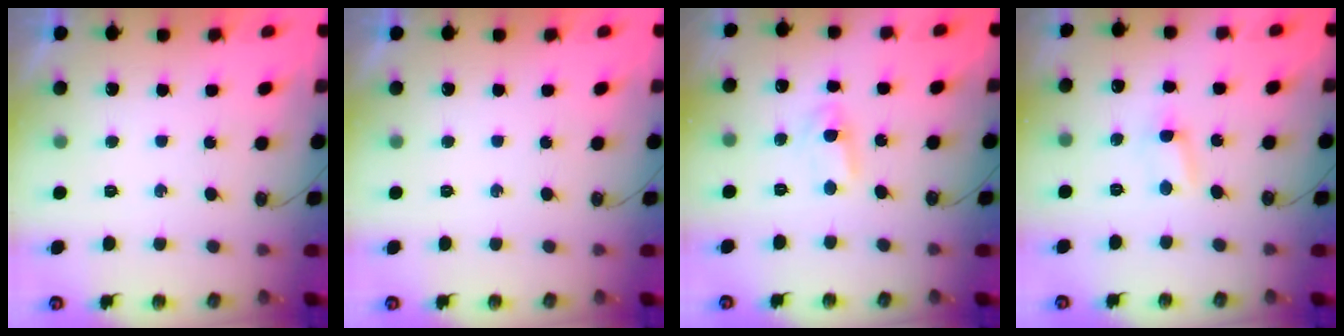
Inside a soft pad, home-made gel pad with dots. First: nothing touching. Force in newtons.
{"total": 0.0}
{"total": 2.0, "press": 2.0, "slide": 0.3}
{"total": 2.5, "press": 2.5, "slide": 0.4}